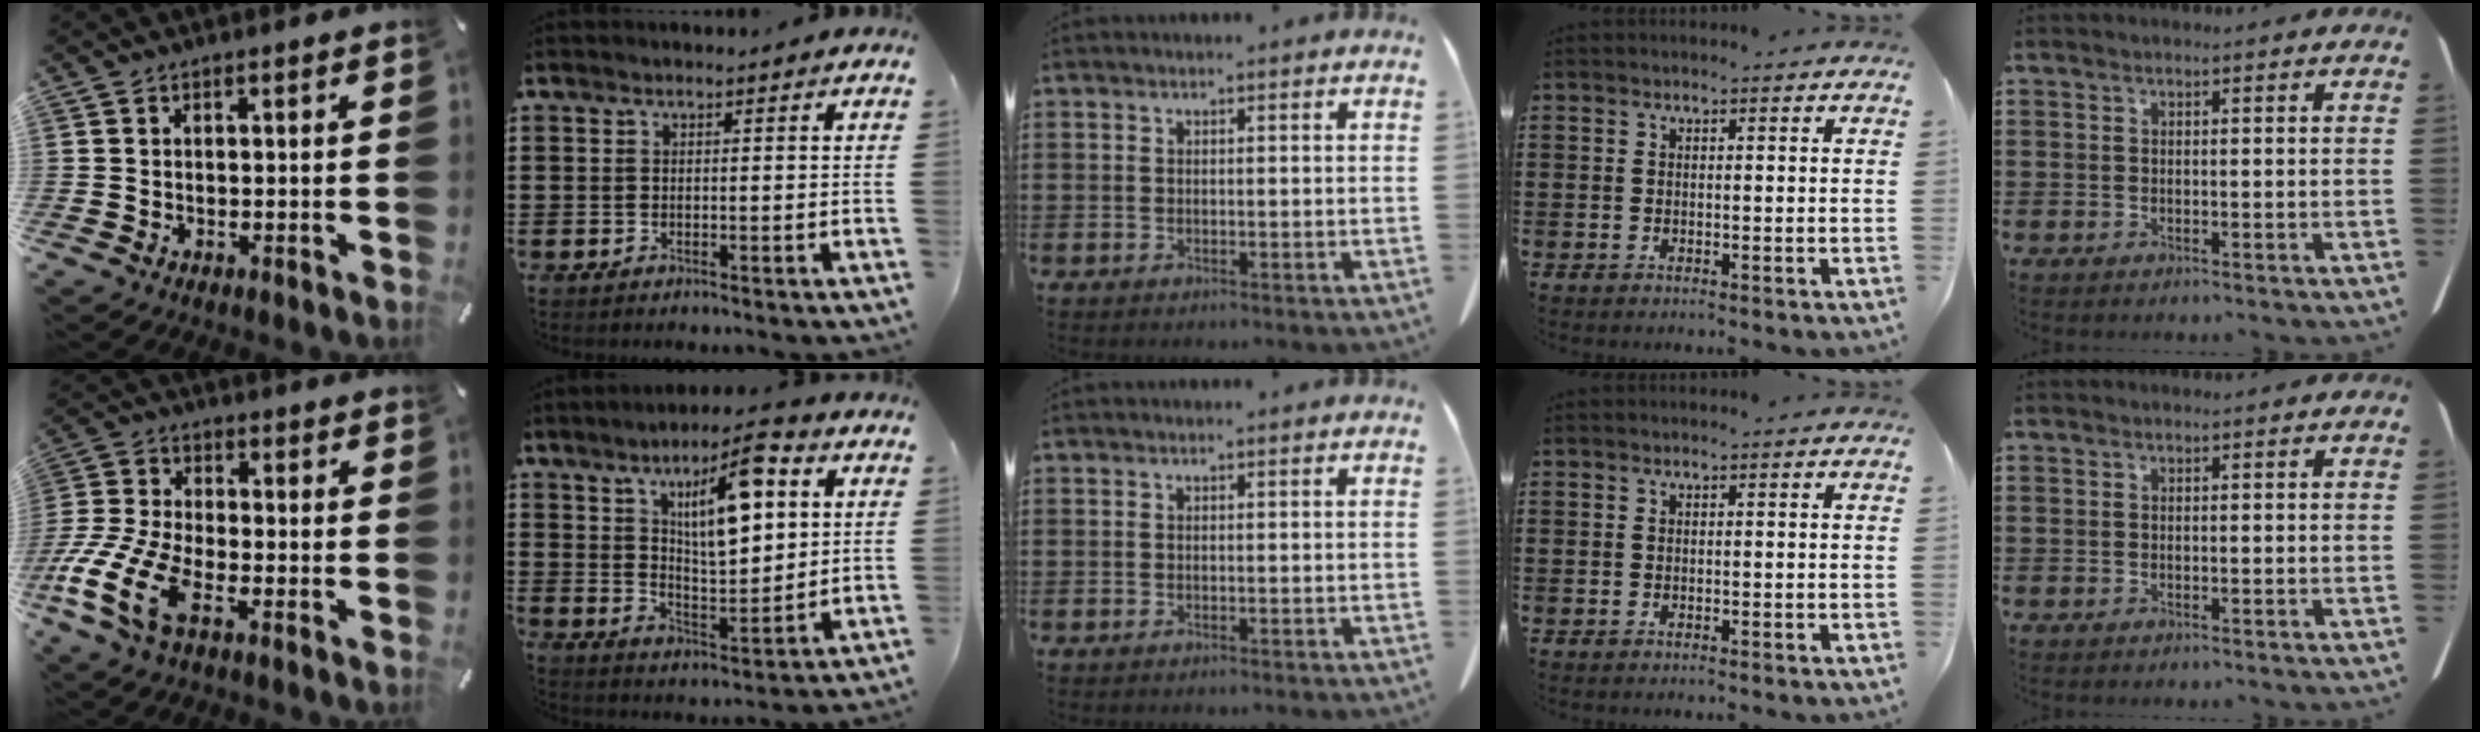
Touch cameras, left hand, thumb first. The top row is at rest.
{"thumb": {"total": 13.0, "force": [-6.2, 6.5, 9.4], "torque": [-0.216, 0.013, -0.117]}, "index": {"total": 11.6, "force": [5.1, 4.2, 9.6], "torque": [-0.151, -0.010, 0.081]}}